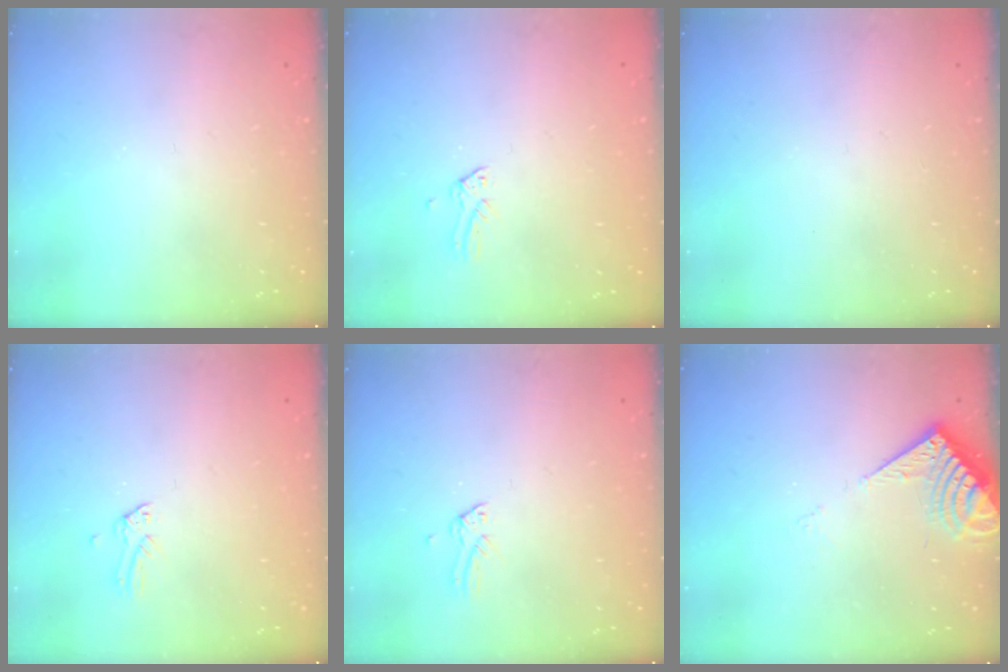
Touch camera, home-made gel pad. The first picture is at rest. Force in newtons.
{"total": 0.0}
{"total": 0.0}
{"total": 0.0}
{"total": 0.0}
{"total": 7.2, "press": 7.1, "slide": 0.9}